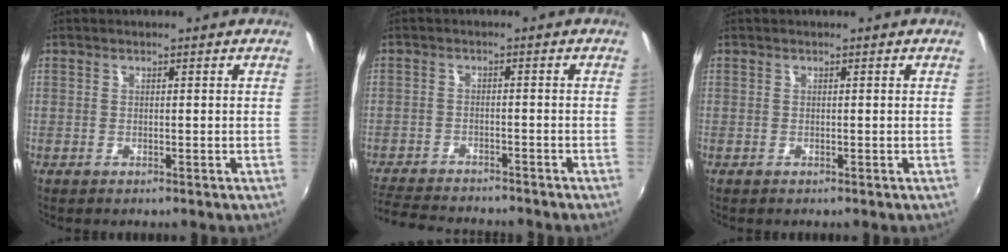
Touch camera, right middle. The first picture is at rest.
{"total": 11.1, "force": [-10.1, 2.4, 3.9], "torque": [-0.104, -0.013, -0.164]}
{"total": 0.0}